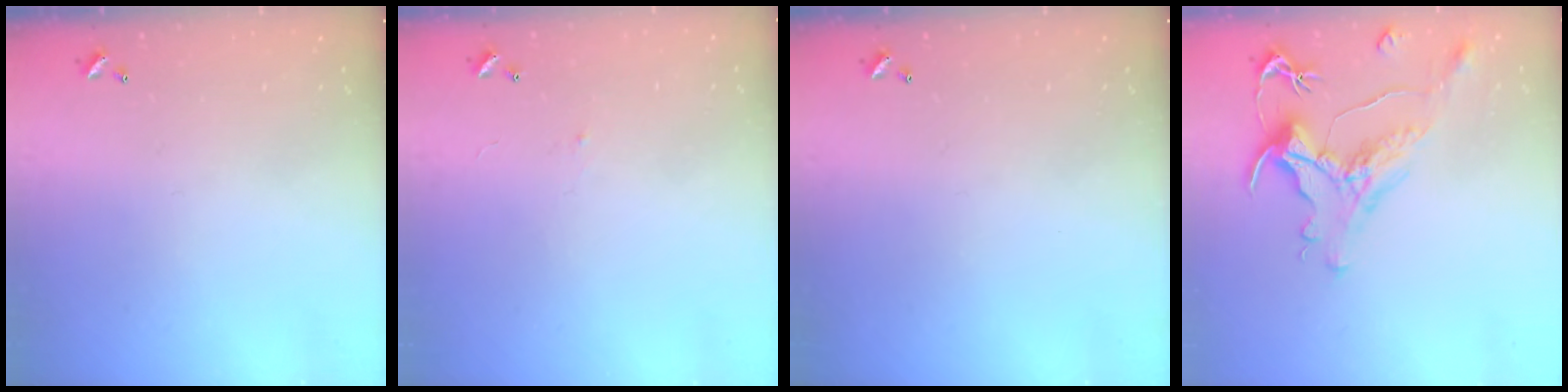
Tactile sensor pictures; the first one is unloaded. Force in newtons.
{"total": 0.6, "press": 0.0, "slide": 0.6}
{"total": 0.0}
{"total": 1.5, "press": 0.7, "slide": 1.3}